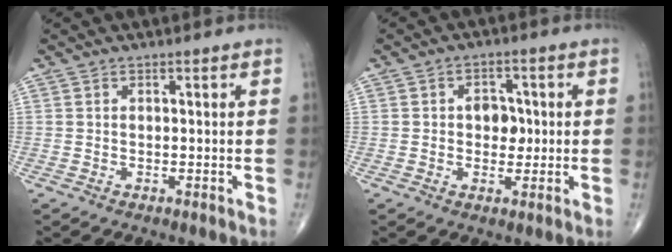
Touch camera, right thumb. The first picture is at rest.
{"total": 4.7, "force": [0.2, 3.5, 3.2], "torque": [-0.020, 0.006, 0.001]}